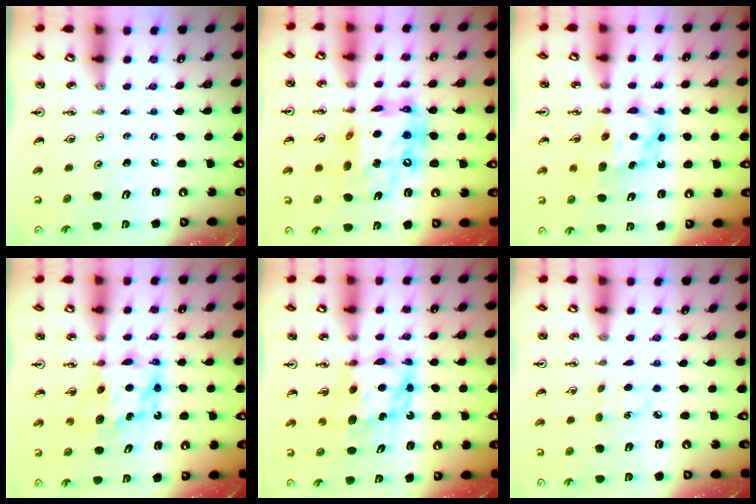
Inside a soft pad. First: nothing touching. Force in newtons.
{"total": 15.9, "press": 15.8, "slide": 1.7}
{"total": 6.7, "press": 6.7, "slide": 0.2}
{"total": 6.1, "press": 6.1, "slide": 0.3}
{"total": 7.2, "press": 7.1, "slide": 0.7}
{"total": 5.4, "press": 5.4, "slide": 0.6}